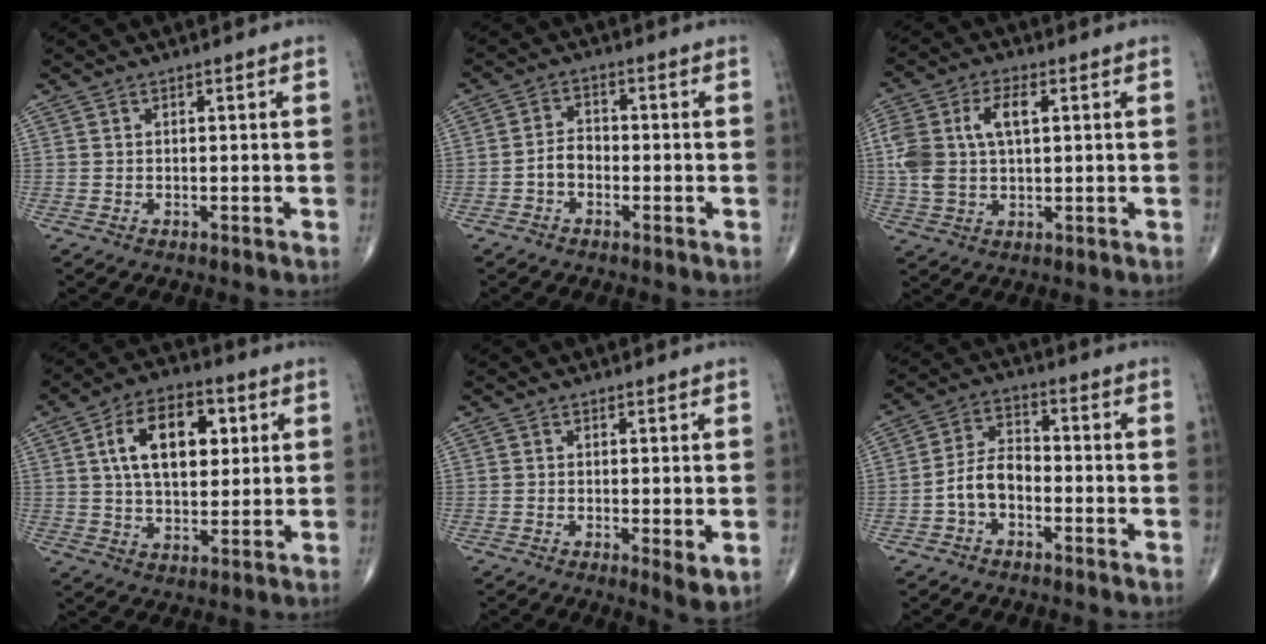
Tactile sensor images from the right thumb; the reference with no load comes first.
{"total": 3.4, "force": [-1.4, 2.3, 2.0], "torque": [-0.027, 0.018, -0.033]}
{"total": 10.8, "force": [2.2, 6.1, 8.6], "torque": [-0.185, 0.015, 0.045]}
{"total": 15.0, "force": [4.1, 8.6, 11.5], "torque": [-0.167, 0.001, 0.067]}
{"total": 3.6, "force": [-0.5, 0.9, 3.5], "torque": [-0.059, -0.014, -0.012]}
{"total": 6.5, "force": [-2.3, 4.0, 4.6], "torque": [-0.078, 0.033, -0.055]}